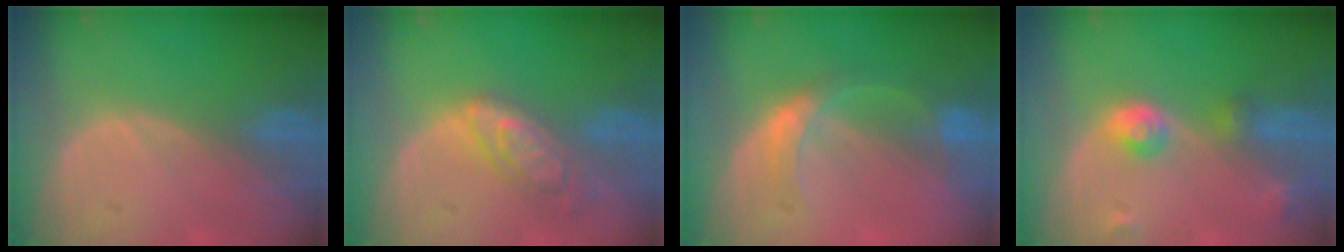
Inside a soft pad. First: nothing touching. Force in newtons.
{"total": 6.5, "press": 5.7, "slide": 3.0}
{"total": 5.3, "press": 5.0, "slide": 1.9}
{"total": 4.5, "press": 4.1, "slide": 1.8}